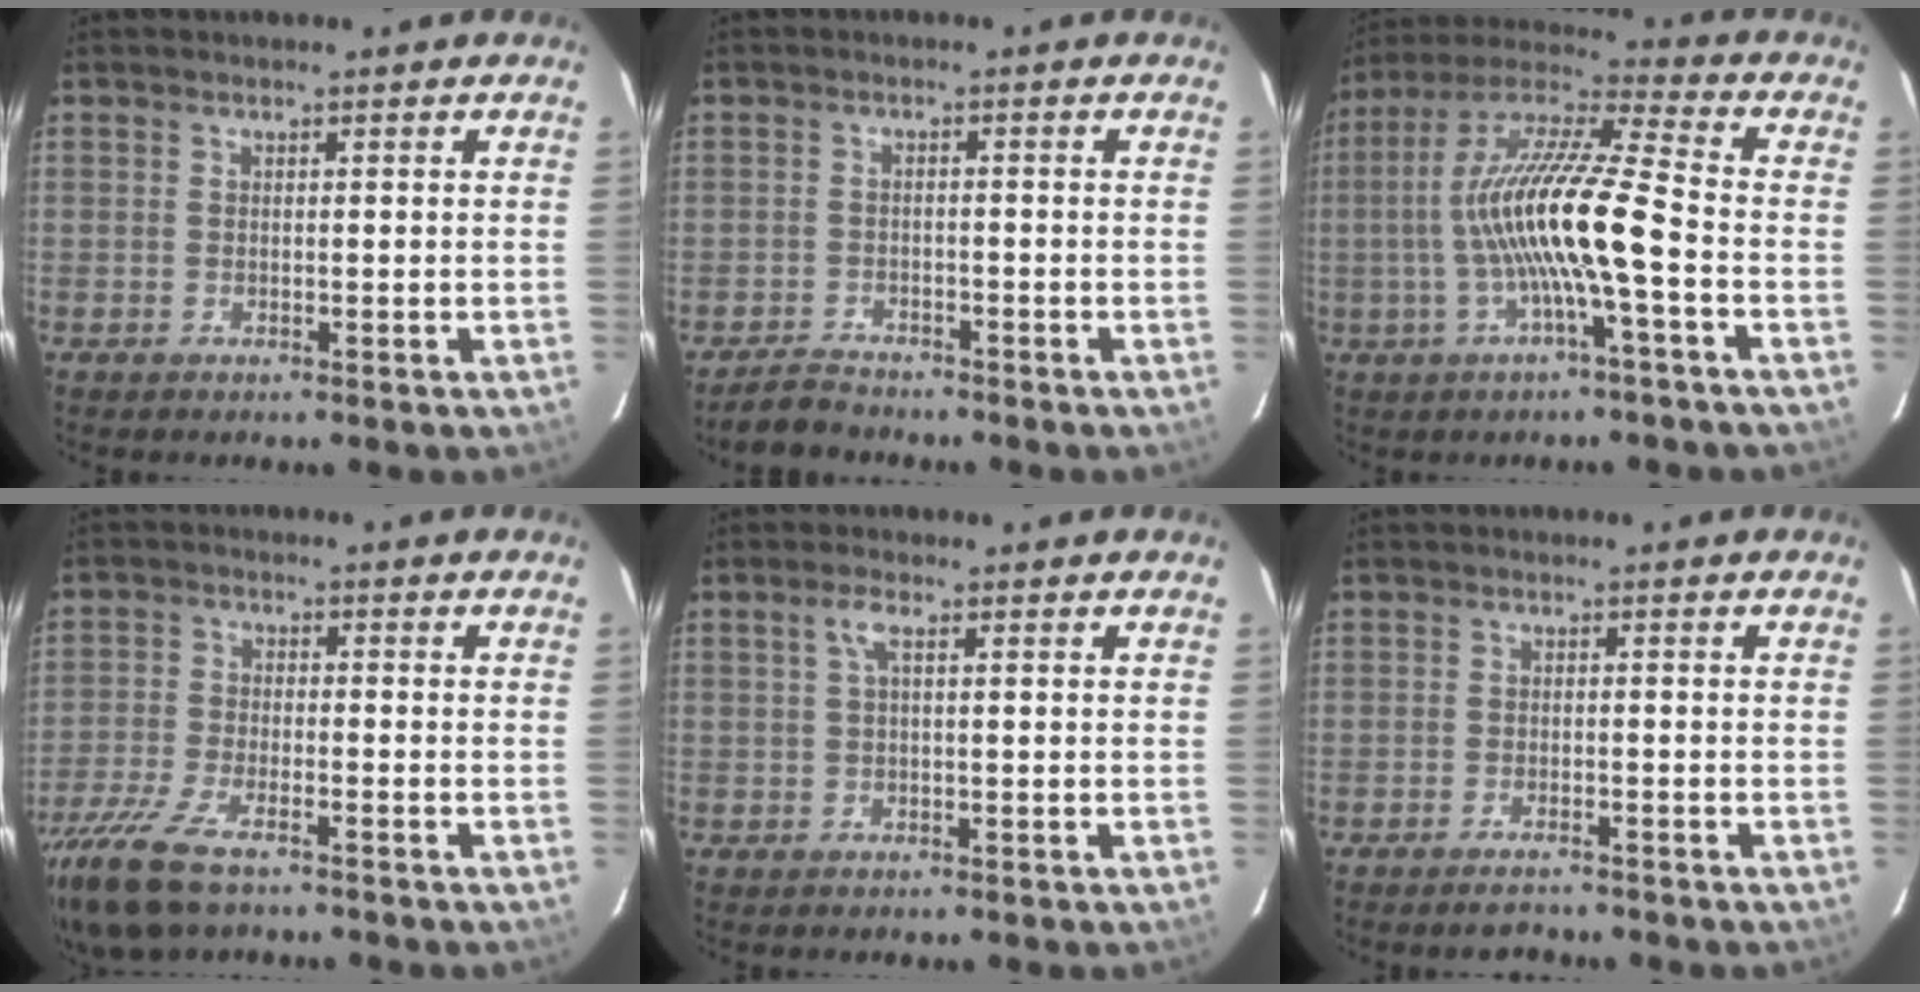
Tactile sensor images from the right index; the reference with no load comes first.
{"total": 3.5, "force": [-3.1, 1.6, 0.1], "torque": [-0.015, 0.011, -0.055]}
{"total": 15.4, "force": [-3.1, 0.9, 15.0], "torque": [-0.284, 0.008, -0.061]}
{"total": 12.6, "force": [-9.3, 4.2, 7.4], "torque": [-0.182, -0.039, -0.180]}
{"total": 2.0, "force": [0.5, 0.2, 2.0], "torque": [-0.040, 0.006, 0.007]}
{"total": 3.4, "force": [-3.0, 1.0, 1.2], "torque": [-0.028, -0.001, -0.047]}